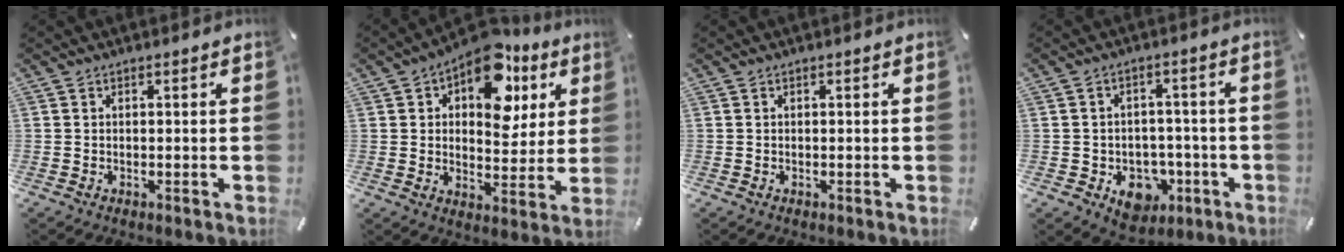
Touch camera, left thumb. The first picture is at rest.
{"total": 14.7, "force": [8.2, 8.5, 8.7], "torque": [-0.122, -0.048, 0.144]}
{"total": 0.0}
{"total": 8.7, "force": [-3.0, 7.3, 3.7], "torque": [-0.031, 0.019, -0.044]}